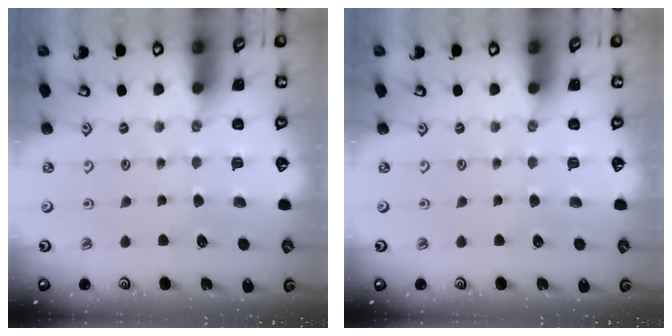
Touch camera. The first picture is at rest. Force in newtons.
{"total": 0.0}